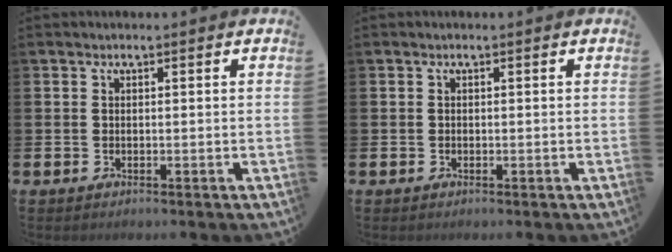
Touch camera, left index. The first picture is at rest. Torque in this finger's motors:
{"motor_torque": [0.05, 0.02, -0.01, 0.01]}